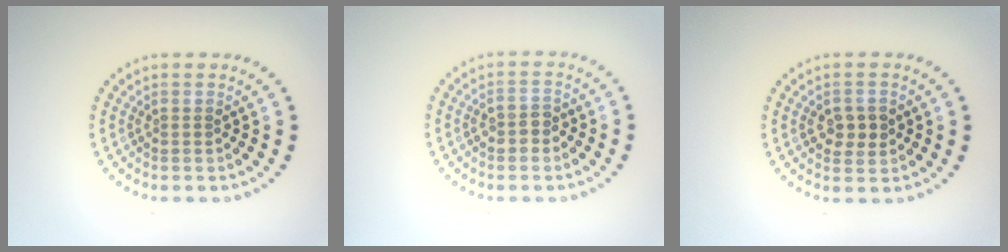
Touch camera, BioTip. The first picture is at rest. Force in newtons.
{"total": 1.7, "press": 1.7, "slide": 0.3}
{"total": 2.4, "press": 2.3, "slide": 0.3}